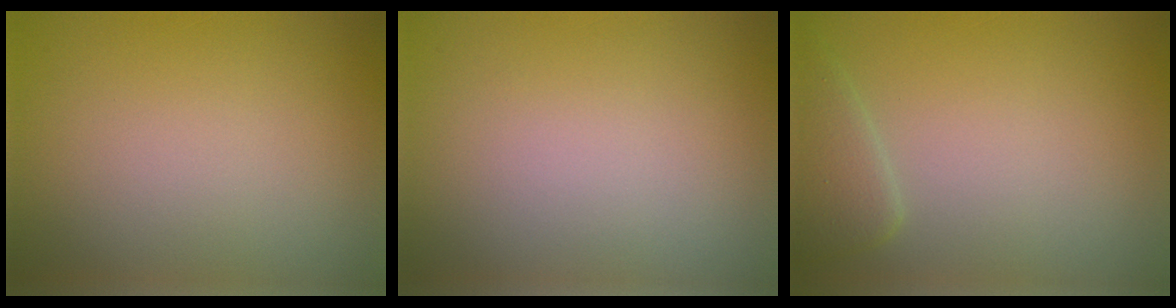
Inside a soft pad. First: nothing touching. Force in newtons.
{"total": 0.0}
{"total": 2.5, "press": 2.5, "slide": 0.3}